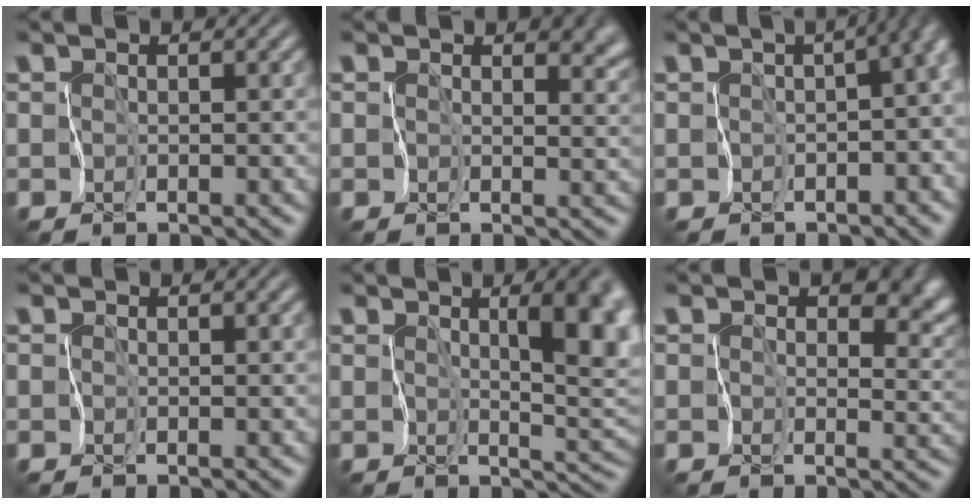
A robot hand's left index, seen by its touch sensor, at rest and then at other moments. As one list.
[{"total": 3.5, "force": [1.2, 2.4, 2.3], "torque": [-0.027, -0.006, 0.019]}, {"total": 10.6, "force": [-0.8, 6.4, 8.4], "torque": [-0.060, 0.010, -0.015]}, {"total": 0.0}, {"total": 7.7, "force": [1.7, 3.0, 7.0], "torque": [-0.096, -0.003, 0.031]}, {"total": 7.4, "force": [2.2, 5.2, 4.8], "torque": [-0.057, -0.006, 0.034]}]